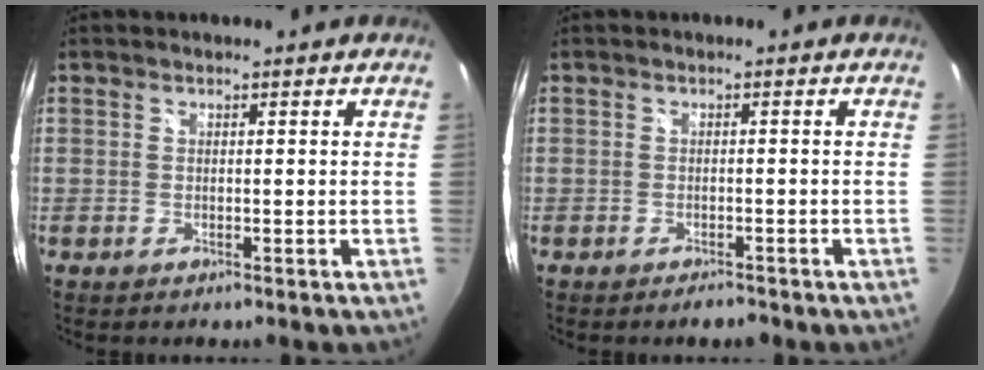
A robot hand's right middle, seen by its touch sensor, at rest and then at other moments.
{"total": 2.3, "force": [-1.9, 0.9, 0.8], "torque": [-0.018, -0.006, -0.028]}